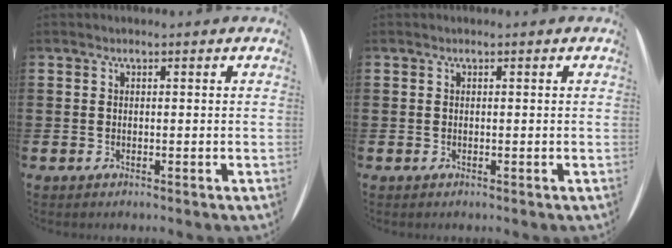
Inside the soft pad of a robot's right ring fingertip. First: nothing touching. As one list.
[{"total": 0.0}]